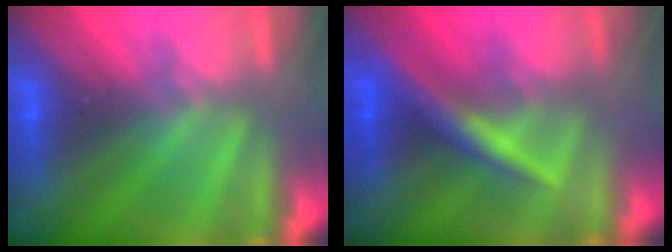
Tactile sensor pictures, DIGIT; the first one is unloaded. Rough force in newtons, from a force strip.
{"total": 2.4}